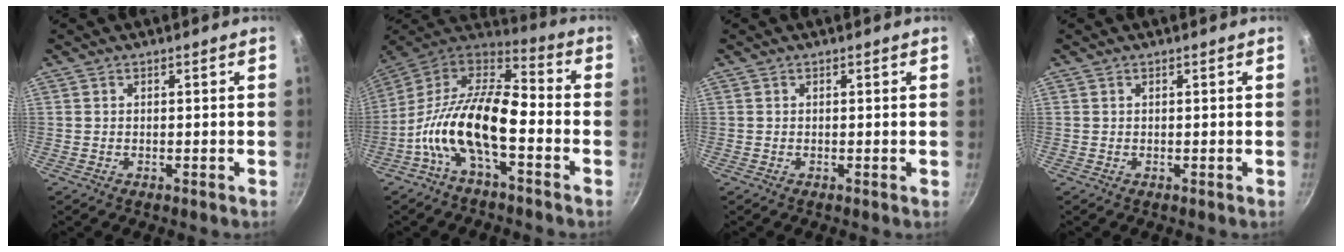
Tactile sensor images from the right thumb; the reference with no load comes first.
{"total": 17.4, "force": [-5.2, 7.7, 14.7], "torque": [-0.276, 0.053, -0.119]}
{"total": 0.0}
{"total": 0.0}